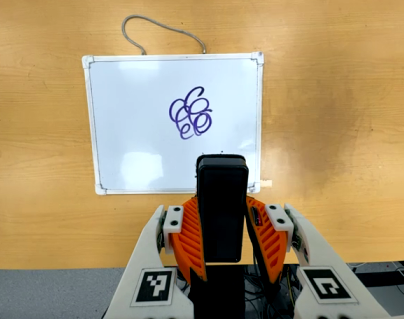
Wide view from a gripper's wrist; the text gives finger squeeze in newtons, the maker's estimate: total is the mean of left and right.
{"total": 4.0, "left": 2.6, "right": 5.4}